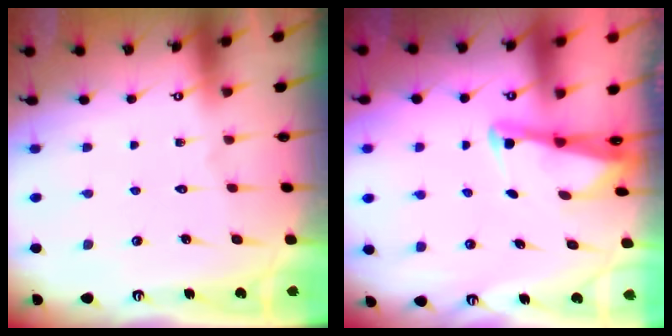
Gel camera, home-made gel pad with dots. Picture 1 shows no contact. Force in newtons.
{"total": 2.5, "press": 2.5, "slide": 0.2}